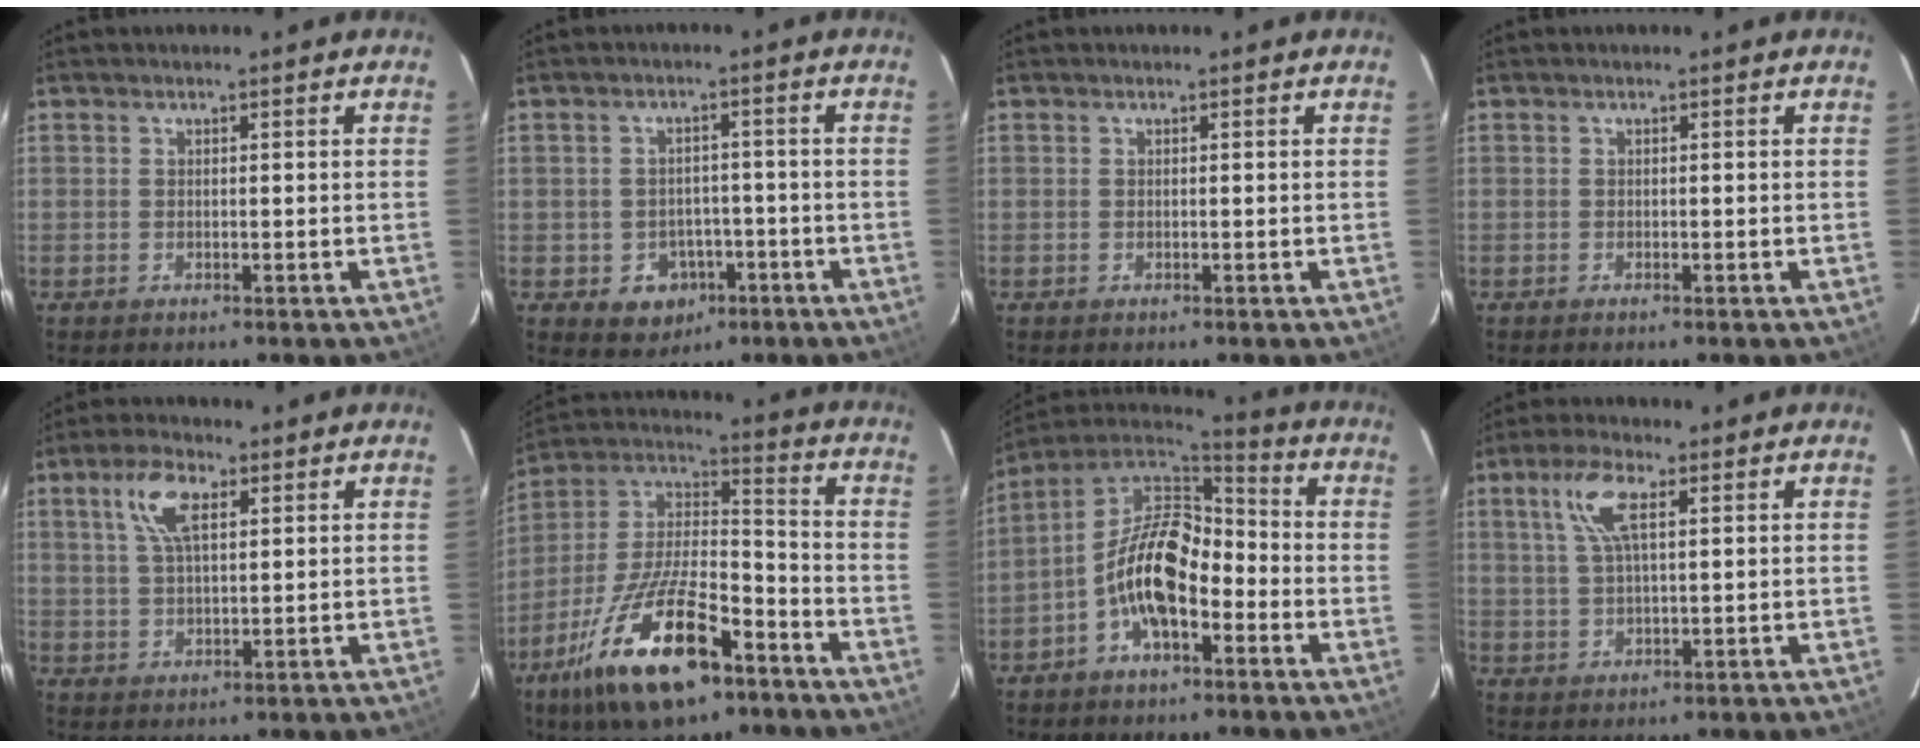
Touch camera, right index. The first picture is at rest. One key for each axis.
{"total": 6.5, "fx": -2.8, "fy": 5.6, "fz": 1.8, "tx": -0.044, "ty": 0.019, "tz": -0.017}
{"total": 0.0}
{"total": 0.0}
{"total": 7.2, "fx": 3.1, "fy": 3.0, "fz": 5.7, "tx": -0.112, "ty": 0.015, "tz": 0.059}
{"total": 22.1, "fx": -12.5, "fy": 8.3, "fz": 16.3, "tx": -0.323, "ty": -0.023, "tz": -0.218}
{"total": 13.4, "fx": -4.7, "fy": 6.7, "fz": 10.6, "tx": -0.205, "ty": 0.020, "tz": -0.094}
{"total": 7.0, "fx": 2.8, "fy": 2.3, "fz": 6.0, "tx": -0.121, "ty": 0.013, "tz": 0.055}